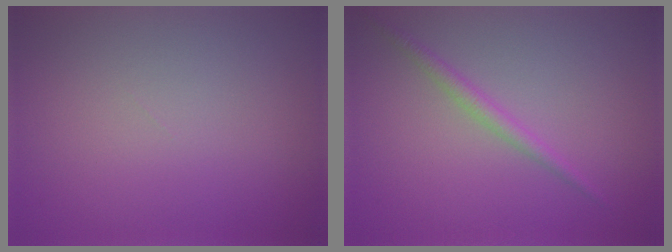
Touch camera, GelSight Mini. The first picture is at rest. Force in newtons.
{"total": 1.6, "press": 1.6, "slide": 0.1}